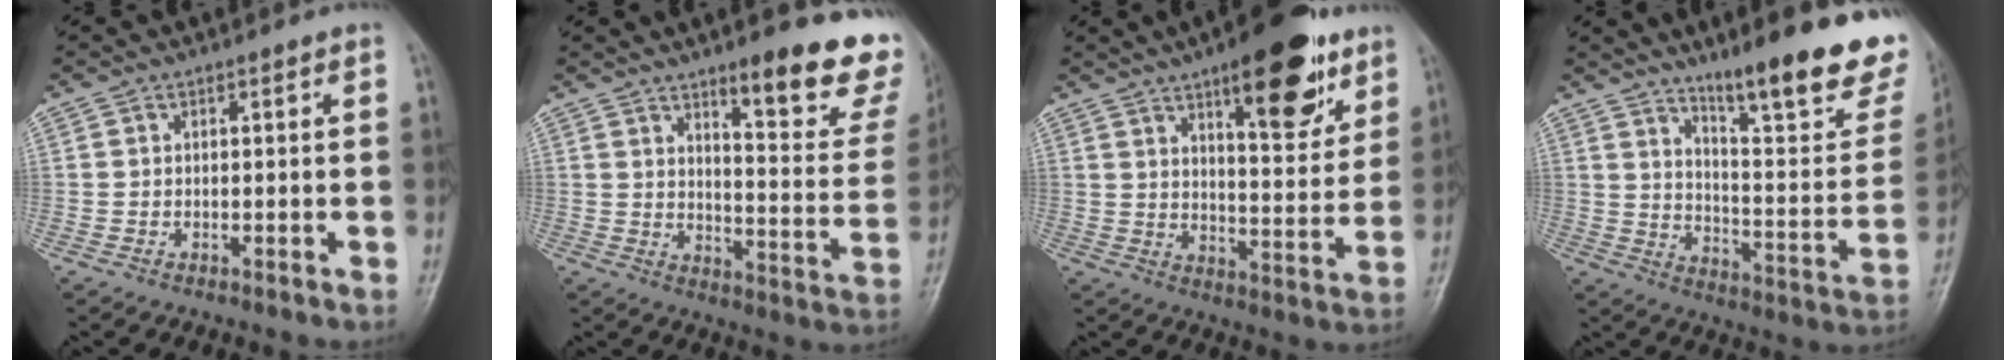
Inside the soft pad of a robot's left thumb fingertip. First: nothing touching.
{"total": 18.6, "force": [11.8, 4.5, 13.6], "torque": [-0.136, -0.076, 0.159]}
{"total": 17.7, "force": [10.3, 6.2, 12.9], "torque": [-0.140, -0.050, 0.151]}
{"total": 23.3, "force": [16.4, 4.5, 15.9], "torque": [-0.191, -0.097, 0.238]}